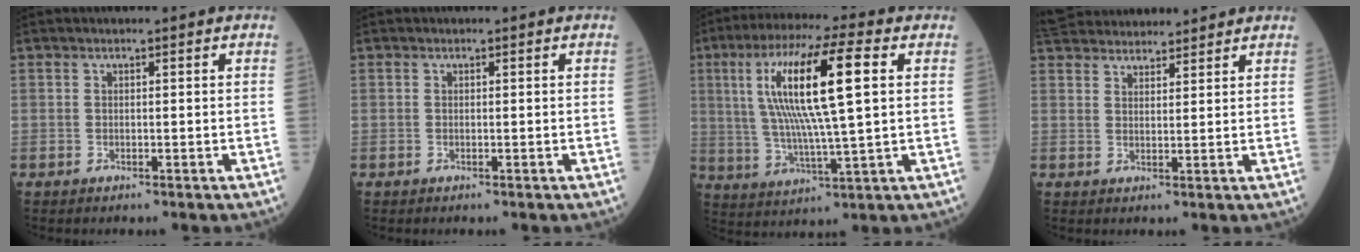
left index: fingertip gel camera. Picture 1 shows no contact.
{"total": 0.0}
{"total": 15.5, "force": [3.2, 1.2, 15.2], "torque": [-0.302, 0.012, 0.053]}
{"total": 13.0, "force": [12.2, 2.5, 3.6], "torque": [-0.070, 0.045, 0.194]}